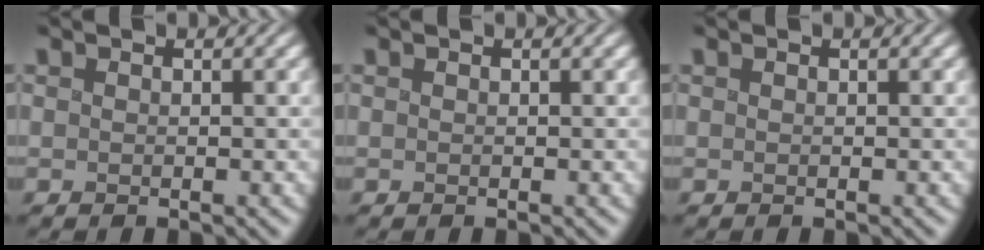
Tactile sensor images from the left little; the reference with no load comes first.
{"total": 0.0}
{"total": 0.0}